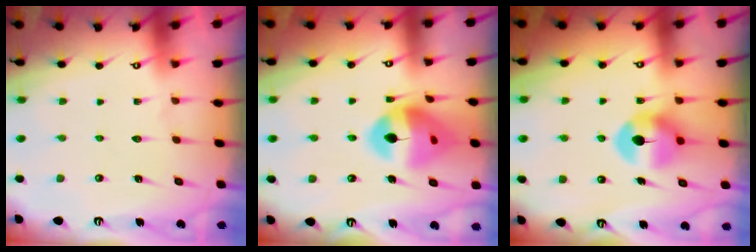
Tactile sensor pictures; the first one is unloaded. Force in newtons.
{"total": 14.4, "press": 14.3, "slide": 1.8}
{"total": 8.4, "press": 8.3, "slide": 1.2}